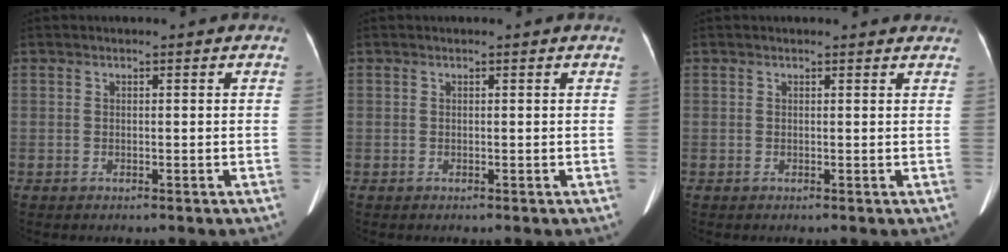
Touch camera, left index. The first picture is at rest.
{"total": 0.0}
{"total": 2.5, "force": [2.4, 0.5, 0.3], "torque": [-0.008, 0.004, 0.016]}